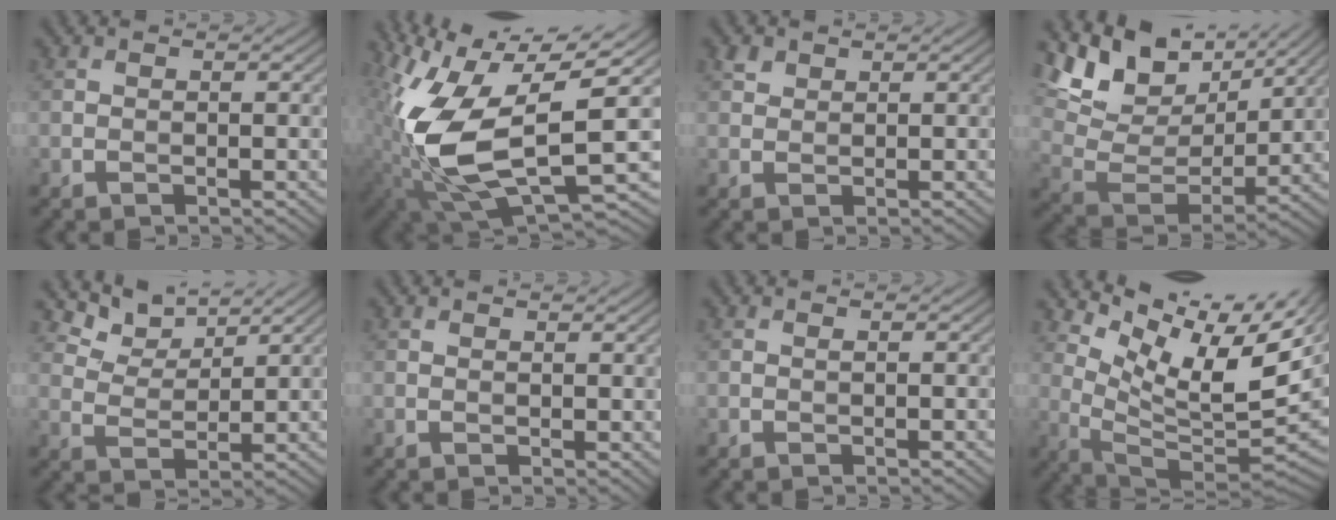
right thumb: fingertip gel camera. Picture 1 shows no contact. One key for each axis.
{"total": 14.1, "fx": 1.1, "fy": 6.2, "fz": 12.6, "tx": -0.264, "ty": -0.018, "tz": 0.023}
{"total": 1.4, "fx": 1.0, "fy": 0.9, "fz": 0.4, "tx": -0.010, "ty": 0.002, "tz": 0.019}
{"total": 12.3, "fx": 7.6, "fy": 6.3, "fz": 7.4, "tx": -0.177, "ty": 0.001, "tz": 0.137}
{"total": 5.4, "fx": 4.5, "fy": 2.0, "fz": 2.3, "tx": -0.062, "ty": 0.001, "tz": 0.093}
{"total": 0.8, "fx": 0.6, "fy": 0.2, "fz": 0.4, "tx": -0.009, "ty": -0.003, "tz": 0.012}
{"total": 0.0}
{"total": 13.7, "fx": 6.4, "fy": 5.6, "fz": 10.7, "tx": -0.190, "ty": -0.006, "tz": 0.125}